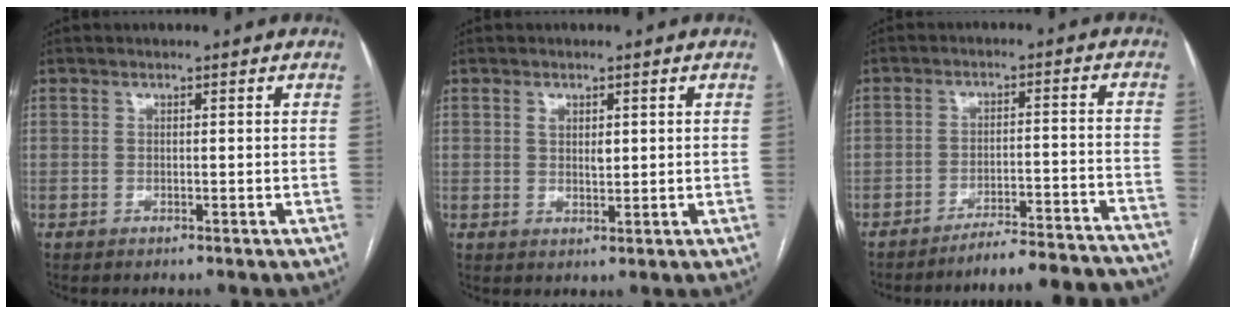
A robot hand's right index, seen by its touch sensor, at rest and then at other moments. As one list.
[{"total": 2.1, "force": [0.6, 1.1, 1.6], "torque": [-0.025, -0.002, 0.011]}, {"total": 19.2, "force": [-18.6, 0.1, 4.9], "torque": [-0.026, 0.003, -0.236]}]